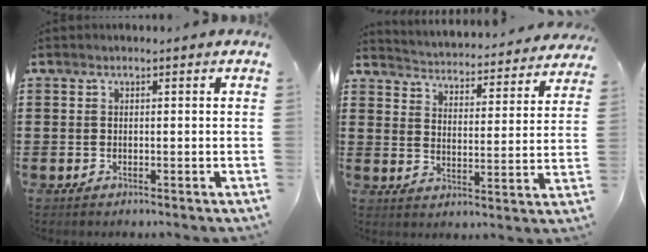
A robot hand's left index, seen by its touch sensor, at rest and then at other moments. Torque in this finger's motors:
{"motor_torque": [2.14, 0.00, 1.05, 0.13]}